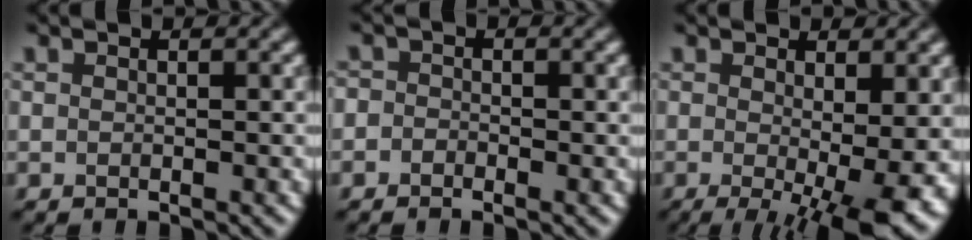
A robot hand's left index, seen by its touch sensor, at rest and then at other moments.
{"total": 1.2, "force": [-0.5, 1.0, 0.4], "torque": [0.003, -0.001, -0.032]}
{"total": 8.1, "force": [-1.5, 2.3, 7.7], "torque": [-0.110, -0.018, -0.012]}